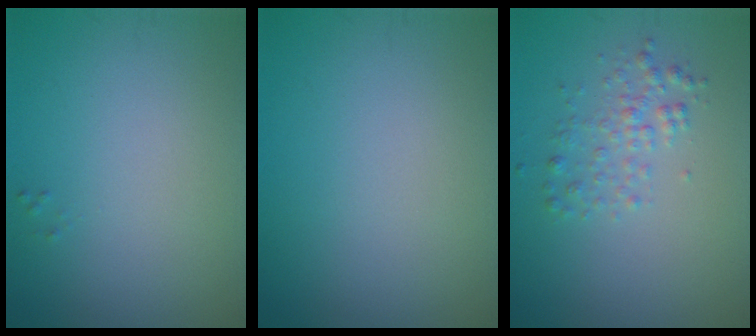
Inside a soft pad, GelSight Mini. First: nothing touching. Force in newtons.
{"total": 0.0}
{"total": 2.0, "press": 2.0, "slide": 0.1}